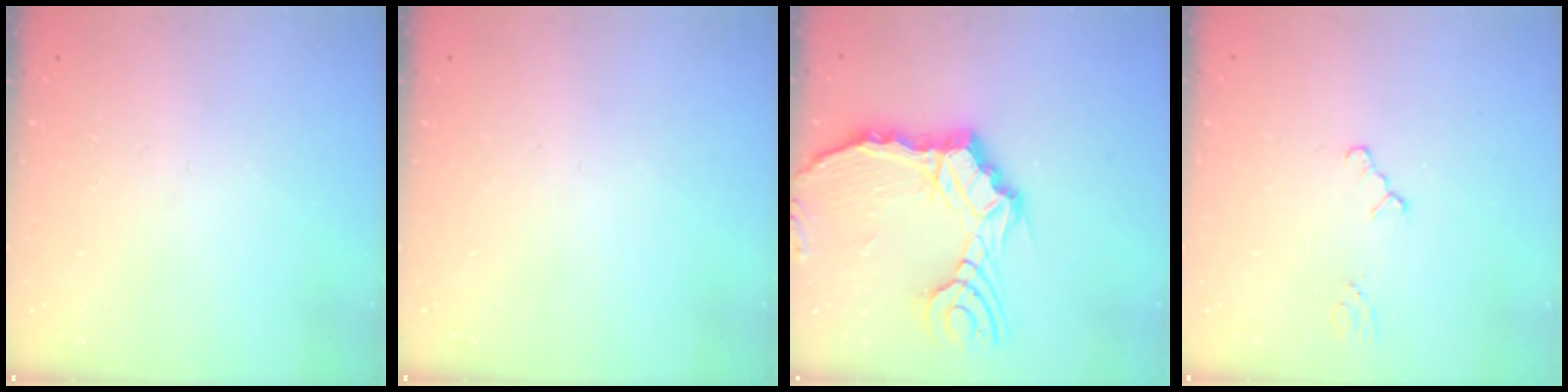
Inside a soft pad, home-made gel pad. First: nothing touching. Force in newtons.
{"total": 0.0}
{"total": 16.0, "press": 15.6, "slide": 3.6}
{"total": 1.6, "press": 1.6, "slide": 0.3}